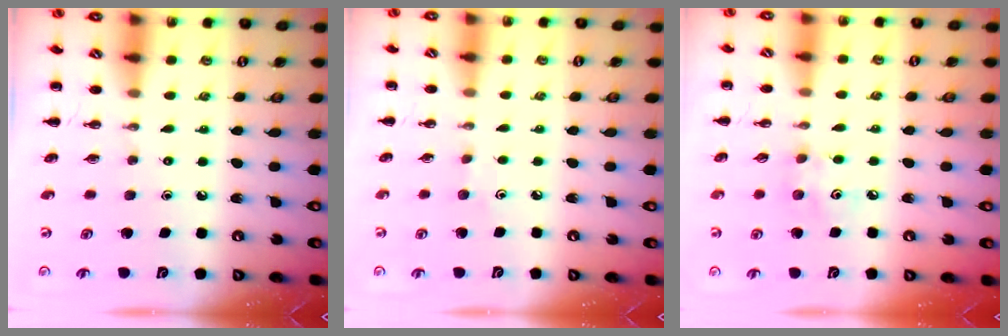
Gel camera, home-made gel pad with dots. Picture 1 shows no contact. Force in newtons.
{"total": 2.6, "press": 2.5, "slide": 0.8}
{"total": 4.0, "press": 3.9, "slide": 0.9}